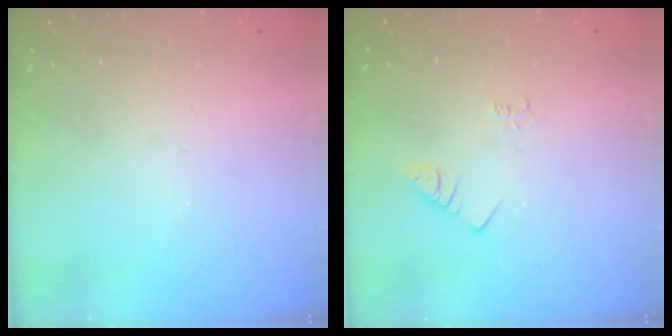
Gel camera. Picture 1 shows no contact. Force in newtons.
{"total": 1.4, "press": 1.4, "slide": 0.3}